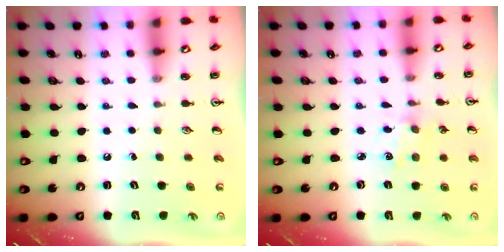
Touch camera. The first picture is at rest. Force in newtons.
{"total": 2.7, "press": 2.7, "slide": 0.4}